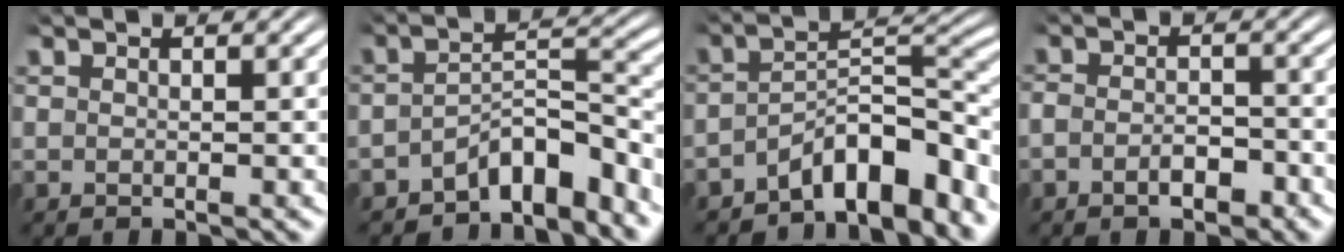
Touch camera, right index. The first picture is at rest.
{"total": 5.8, "force": [-4.3, 1.7, 3.6], "torque": [-0.045, -0.011, -0.063]}
{"total": 7.3, "force": [-4.1, 2.5, 5.5], "torque": [-0.078, -0.012, -0.061]}
{"total": 2.8, "force": [-1.8, 1.5, 1.4], "torque": [-0.025, -0.002, -0.034]}